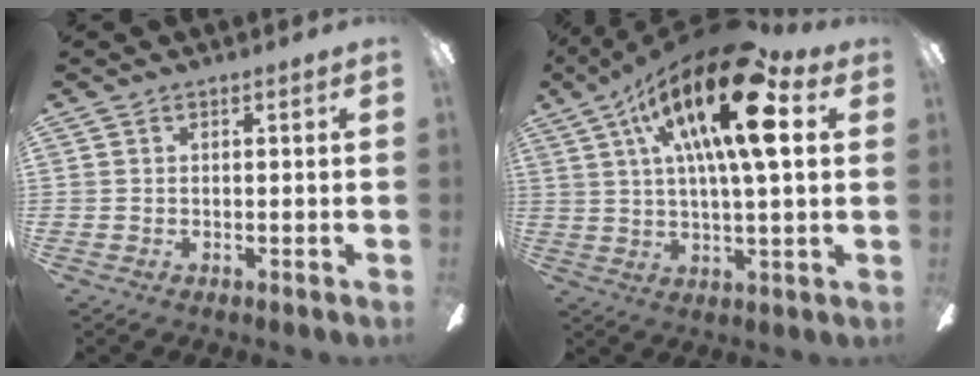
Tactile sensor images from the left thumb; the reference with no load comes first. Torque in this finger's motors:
{"motor_torque": [-0.11, 1.63, 2.09, -0.68, 0.63]}